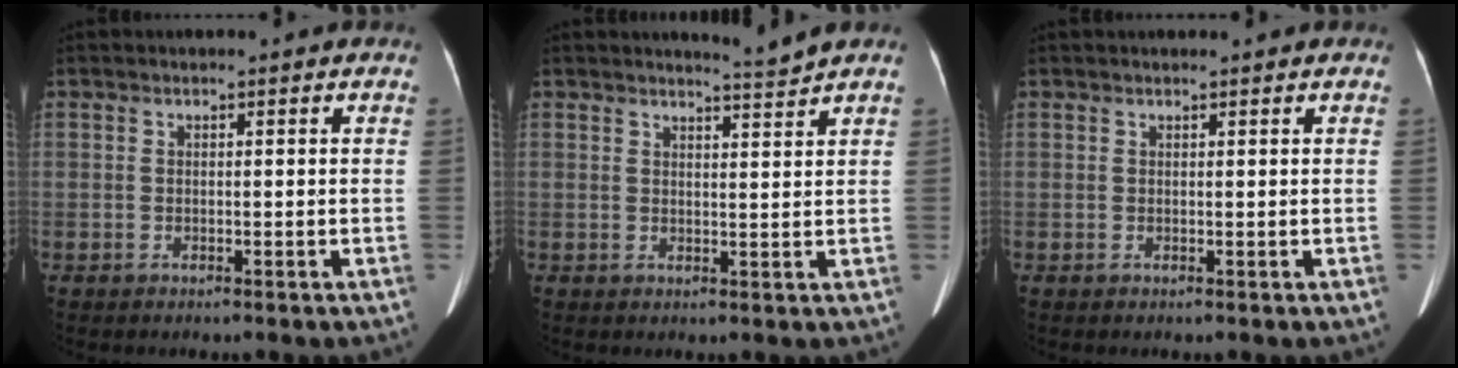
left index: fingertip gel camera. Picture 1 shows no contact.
{"total": 1.9, "force": [1.6, -0.9, -0.3], "torque": [-0.012, -0.016, 0.030]}
{"total": 1.3, "force": [1.3, 0.2, 0.4], "torque": [-0.006, 0.016, 0.021]}